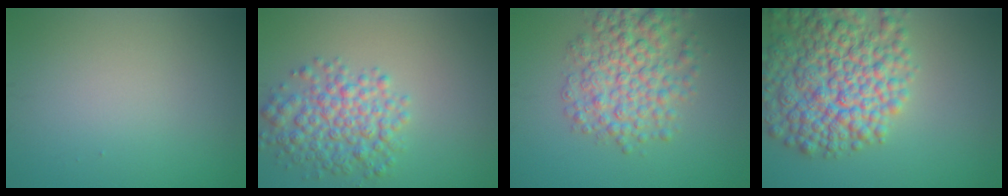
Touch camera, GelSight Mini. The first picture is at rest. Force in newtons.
{"total": 5.0, "press": 5.0, "slide": 0.1}
{"total": 6.0, "press": 6.0, "slide": 0.1}
{"total": 10.3, "press": 10.3, "slide": 0.5}